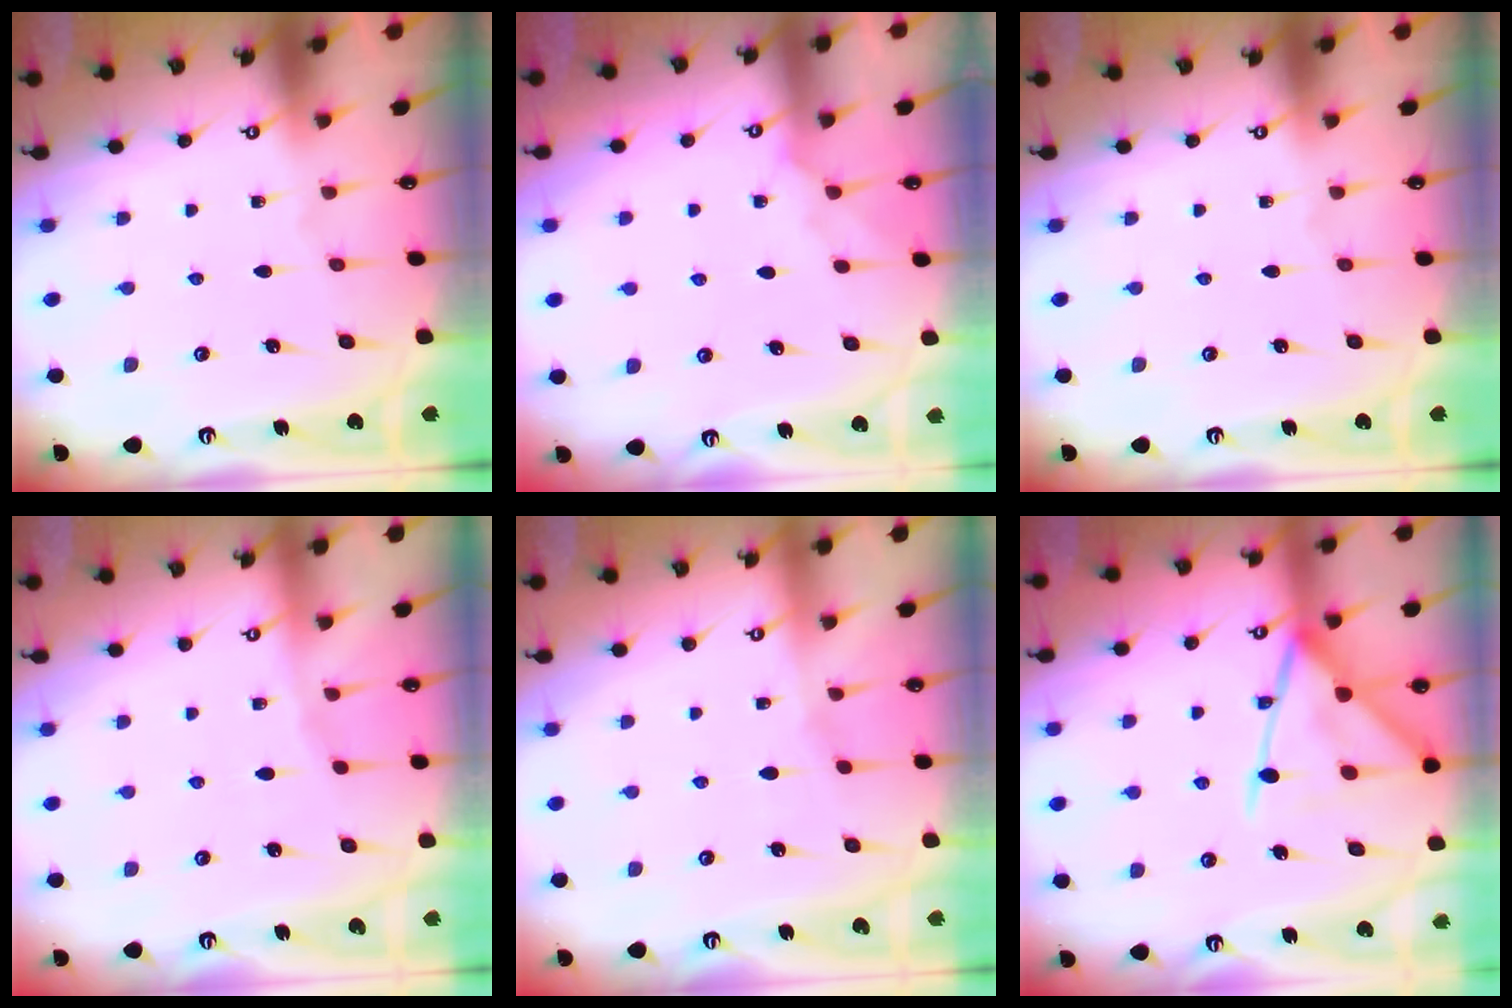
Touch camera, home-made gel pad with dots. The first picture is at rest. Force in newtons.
{"total": 3.8, "press": 3.7, "slide": 0.5}
{"total": 0.0}
{"total": 3.0, "press": 2.9, "slide": 0.6}
{"total": 2.9, "press": 2.9, "slide": 0.5}
{"total": 16.9, "press": 16.8, "slide": 1.4}